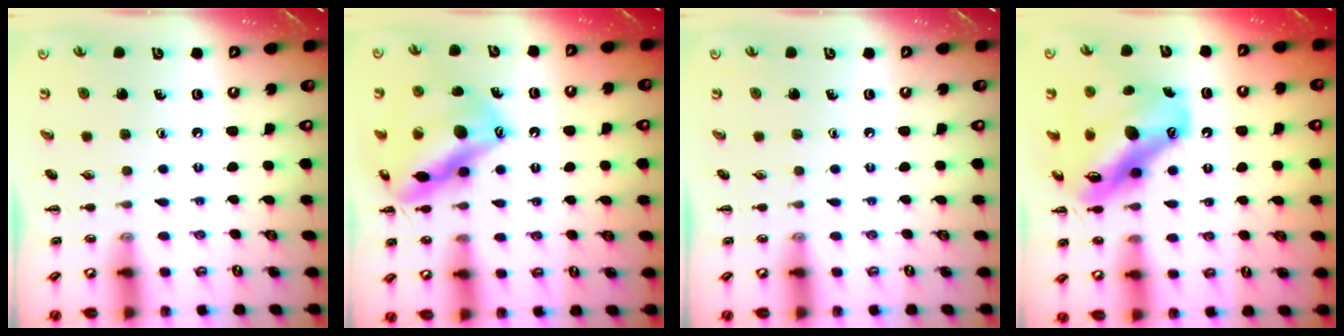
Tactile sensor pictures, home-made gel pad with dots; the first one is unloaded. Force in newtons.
{"total": 16.9, "press": 16.7, "slide": 3.1}
{"total": 0.0}
{"total": 16.9, "press": 16.2, "slide": 4.9}